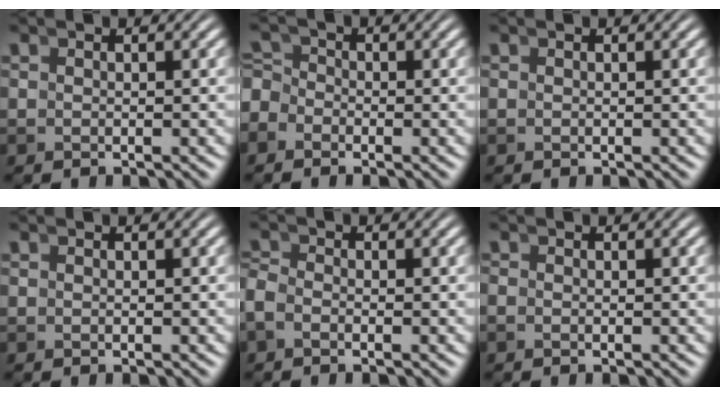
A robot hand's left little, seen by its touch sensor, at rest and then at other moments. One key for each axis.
{"total": 2.5, "fx": -0.9, "fy": 2.1, "fz": 0.8, "tx": -0.009, "ty": -0.012, "tz": -0.017}
{"total": 0.0}
{"total": 0.0}
{"total": 1.6, "fx": -0.9, "fy": 1.0, "fz": 0.8, "tx": -0.024, "ty": -0.011, "tz": -0.017}
{"total": 0.6, "fx": -0.6, "fy": 0.1, "fz": 0.2, "tx": -0.005, "ty": -0.005, "tz": -0.011}